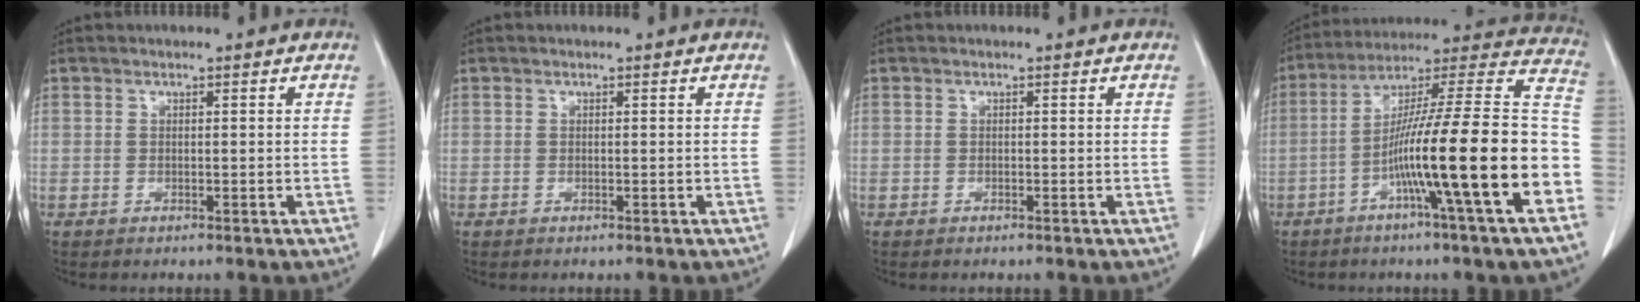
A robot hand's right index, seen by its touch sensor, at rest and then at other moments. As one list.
[{"total": 0.0}, {"total": 0.0}, {"total": 23.3, "force": [-7.2, -0.4, 22.1], "torque": [-0.288, 0.004, -0.128]}]